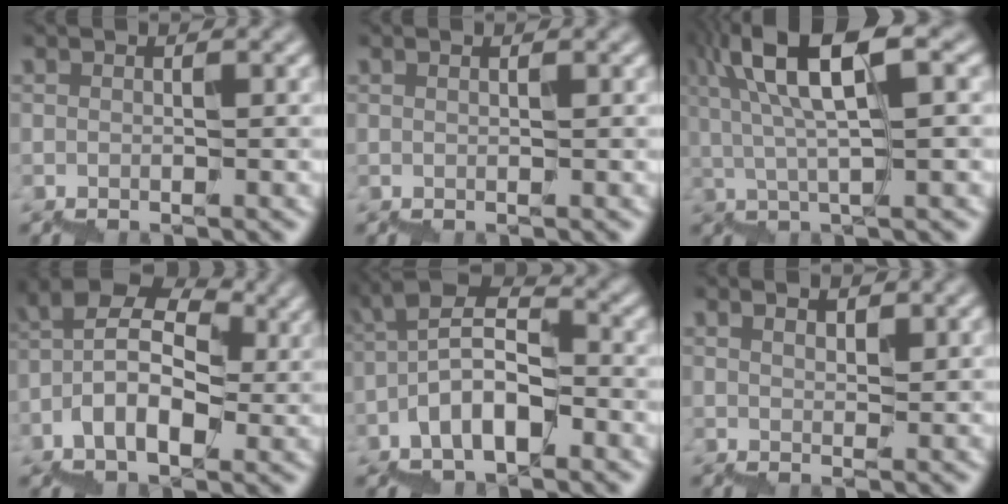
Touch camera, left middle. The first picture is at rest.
{"total": 0.7, "force": [0.6, 0.1, 0.3], "torque": [0.009, 0.004, 0.014]}
{"total": 7.7, "force": [4.2, 1.7, 6.2], "torque": [-0.100, 0.023, 0.076]}
{"total": 8.6, "force": [0.1, 5.6, 6.5], "torque": [-0.106, 0.032, 0.002]}
{"total": 5.2, "force": [-1.3, 2.5, 4.3], "torque": [-0.079, 0.028, -0.027]}
{"total": 2.5, "force": [2.4, 0.0, 0.6], "torque": [-0.002, 0.008, 0.045]}